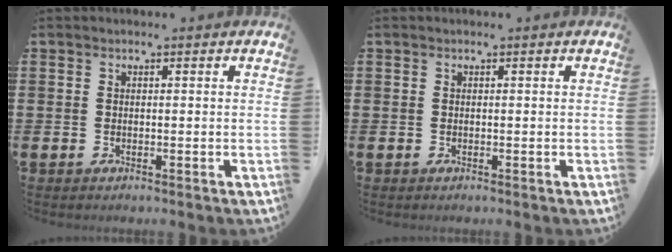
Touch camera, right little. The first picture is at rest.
{"total": 0.0}